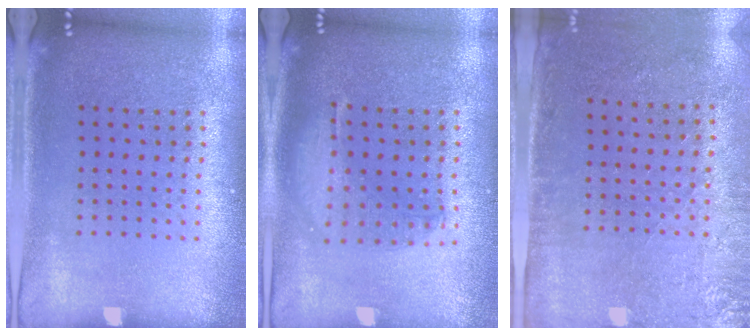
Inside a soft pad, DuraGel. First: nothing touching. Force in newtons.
{"total": 1.3, "press": 1.2, "slide": 0.4}
{"total": 2.7, "press": 2.3, "slide": 1.5}